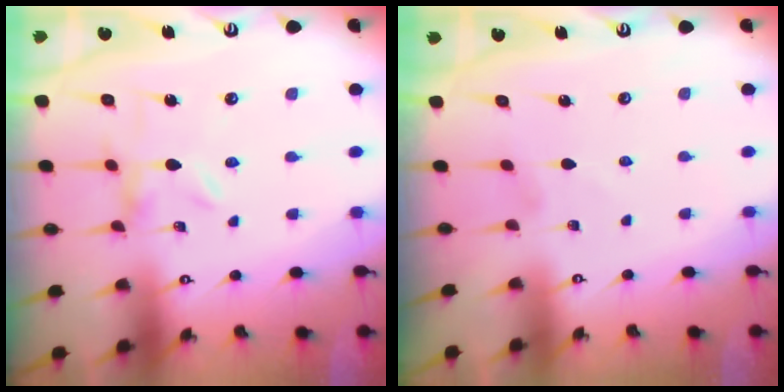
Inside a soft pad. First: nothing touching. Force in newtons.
{"total": 1.5, "press": 1.5, "slide": 0.1}